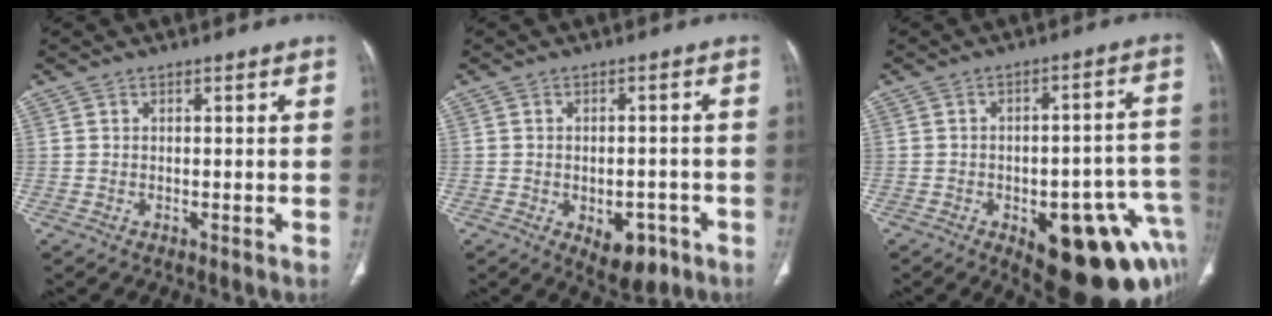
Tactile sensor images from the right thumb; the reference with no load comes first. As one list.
[{"total": 7.3, "force": [-3.2, 4.3, 5.0], "torque": [-0.048, 0.012, -0.031]}, {"total": 22.1, "force": [-8.7, 8.9, 18.3], "torque": [-0.156, 0.044, -0.093]}]